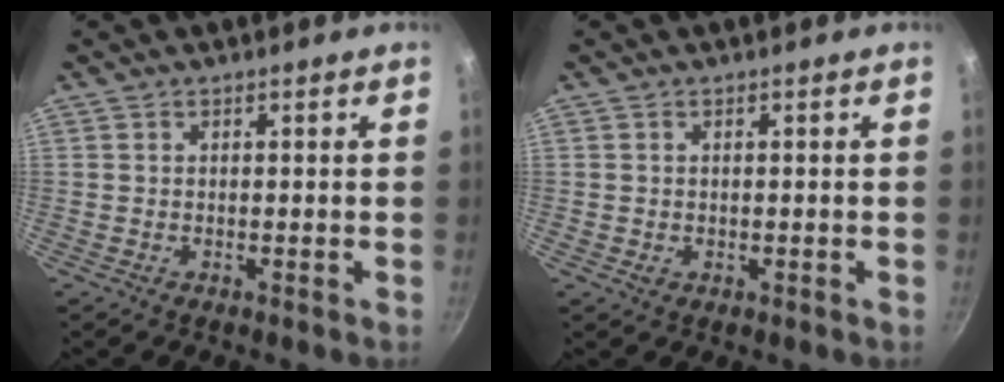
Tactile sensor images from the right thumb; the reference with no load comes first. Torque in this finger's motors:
{"motor_torque": [0.74, 0.41, 0.07, -0.38, 0.03]}